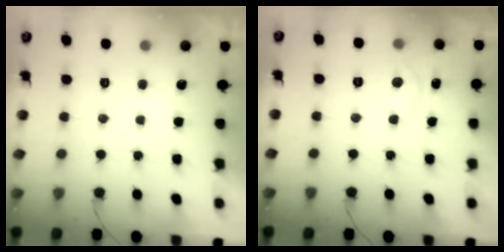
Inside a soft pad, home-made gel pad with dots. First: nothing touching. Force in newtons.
{"total": 2.9, "press": 2.8, "slide": 0.4}